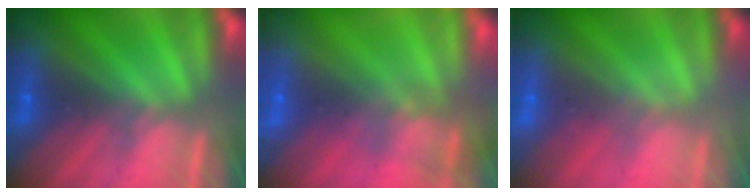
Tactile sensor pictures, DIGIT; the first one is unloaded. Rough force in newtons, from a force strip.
{"total": 7.0}
{"total": 1.6}